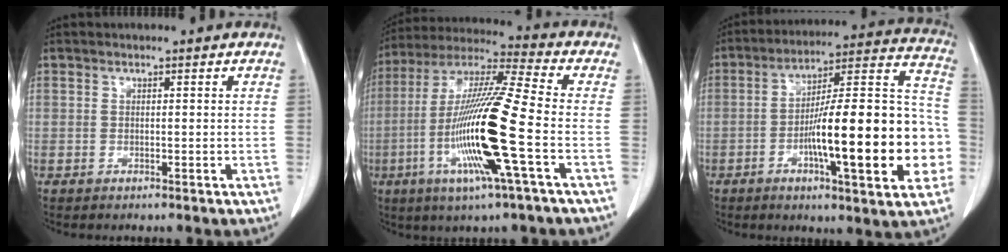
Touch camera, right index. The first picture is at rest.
{"total": 18.0, "force": [-4.6, -0.2, 17.4], "torque": [-0.353, -0.013, -0.097]}
{"total": 22.7, "force": [-5.4, 3.7, 21.7], "torque": [-0.276, 0.024, -0.075]}